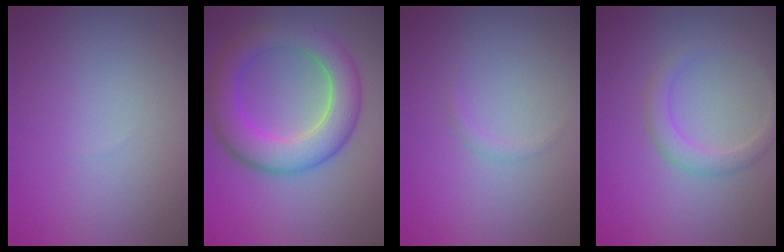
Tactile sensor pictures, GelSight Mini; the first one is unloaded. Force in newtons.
{"total": 7.0, "press": 7.0, "slide": 0.2}
{"total": 0.7, "press": 0.7, "slide": 0.1}
{"total": 2.1, "press": 2.1, "slide": 0.1}